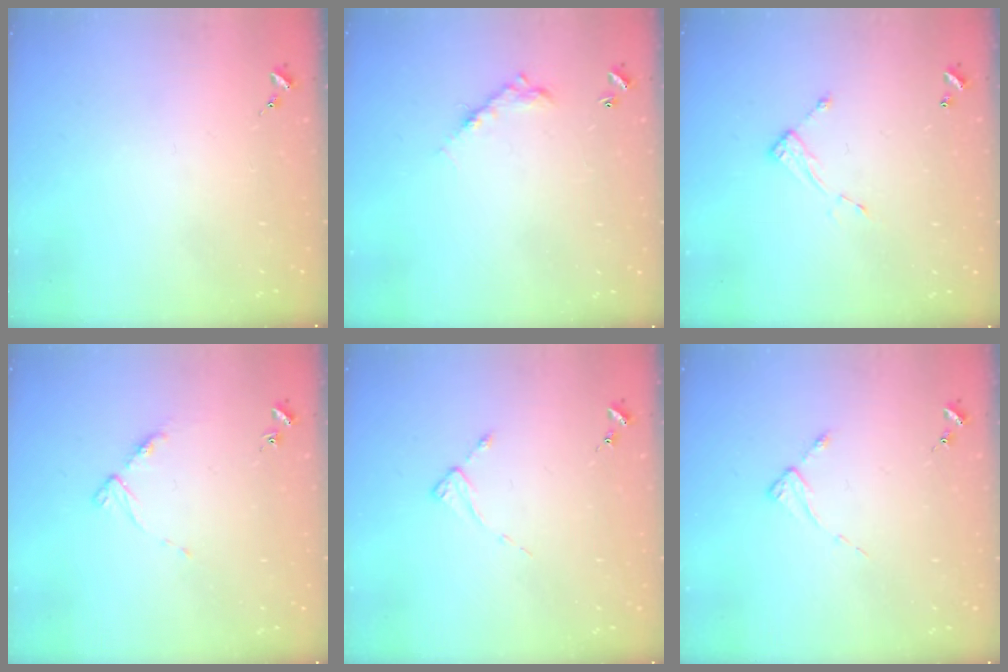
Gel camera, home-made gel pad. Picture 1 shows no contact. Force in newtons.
{"total": 7.7, "press": 7.7, "slide": 0.6}
{"total": 6.1, "press": 6.1, "slide": 0.2}
{"total": 5.2, "press": 5.1, "slide": 0.7}
{"total": 2.0, "press": 2.0, "slide": 0.3}
{"total": 2.2, "press": 2.2, "slide": 0.4}